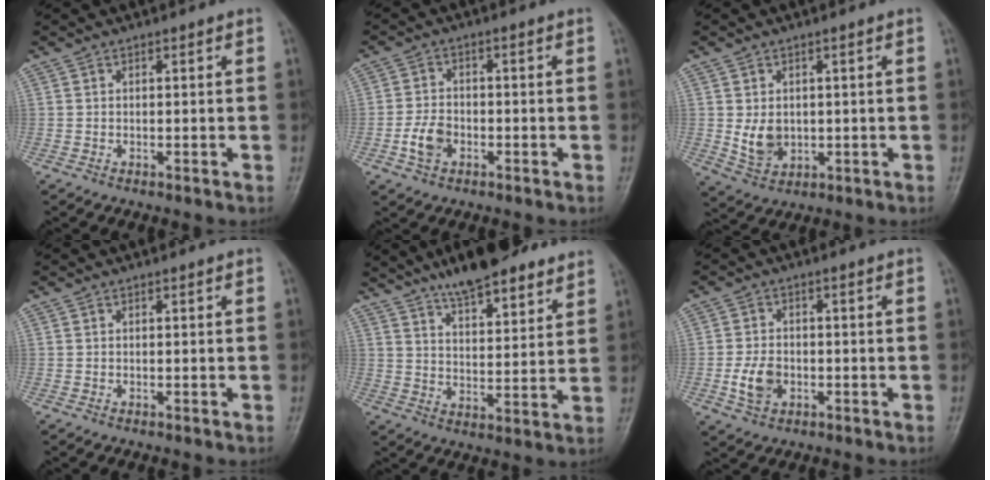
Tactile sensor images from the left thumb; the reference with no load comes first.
{"total": 4.8, "force": [-1.8, 3.3, 3.0], "torque": [-0.054, 0.011, -0.037]}
{"total": 5.2, "force": [0.4, 4.0, 3.3], "torque": [-0.043, -0.012, 0.021]}
{"total": 0.0}
{"total": 15.7, "force": [11.8, 4.6, 9.2], "torque": [-0.108, -0.056, 0.186]}
{"total": 5.3, "force": [-1.4, 3.8, 3.4], "torque": [-0.061, 0.004, -0.024]}